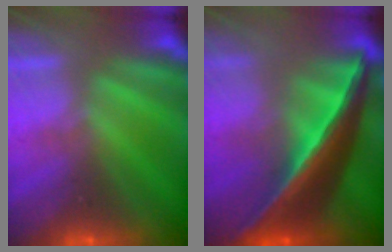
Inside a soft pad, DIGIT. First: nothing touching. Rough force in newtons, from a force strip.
{"total": 6.9}